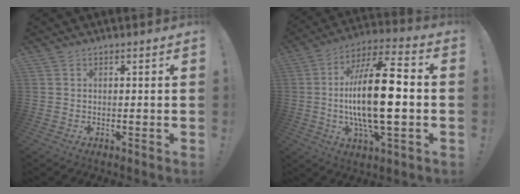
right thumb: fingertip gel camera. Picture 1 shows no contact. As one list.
[{"total": 21.5, "force": [-1.4, 7.1, 20.2], "torque": [-0.369, -0.002, -0.032]}]